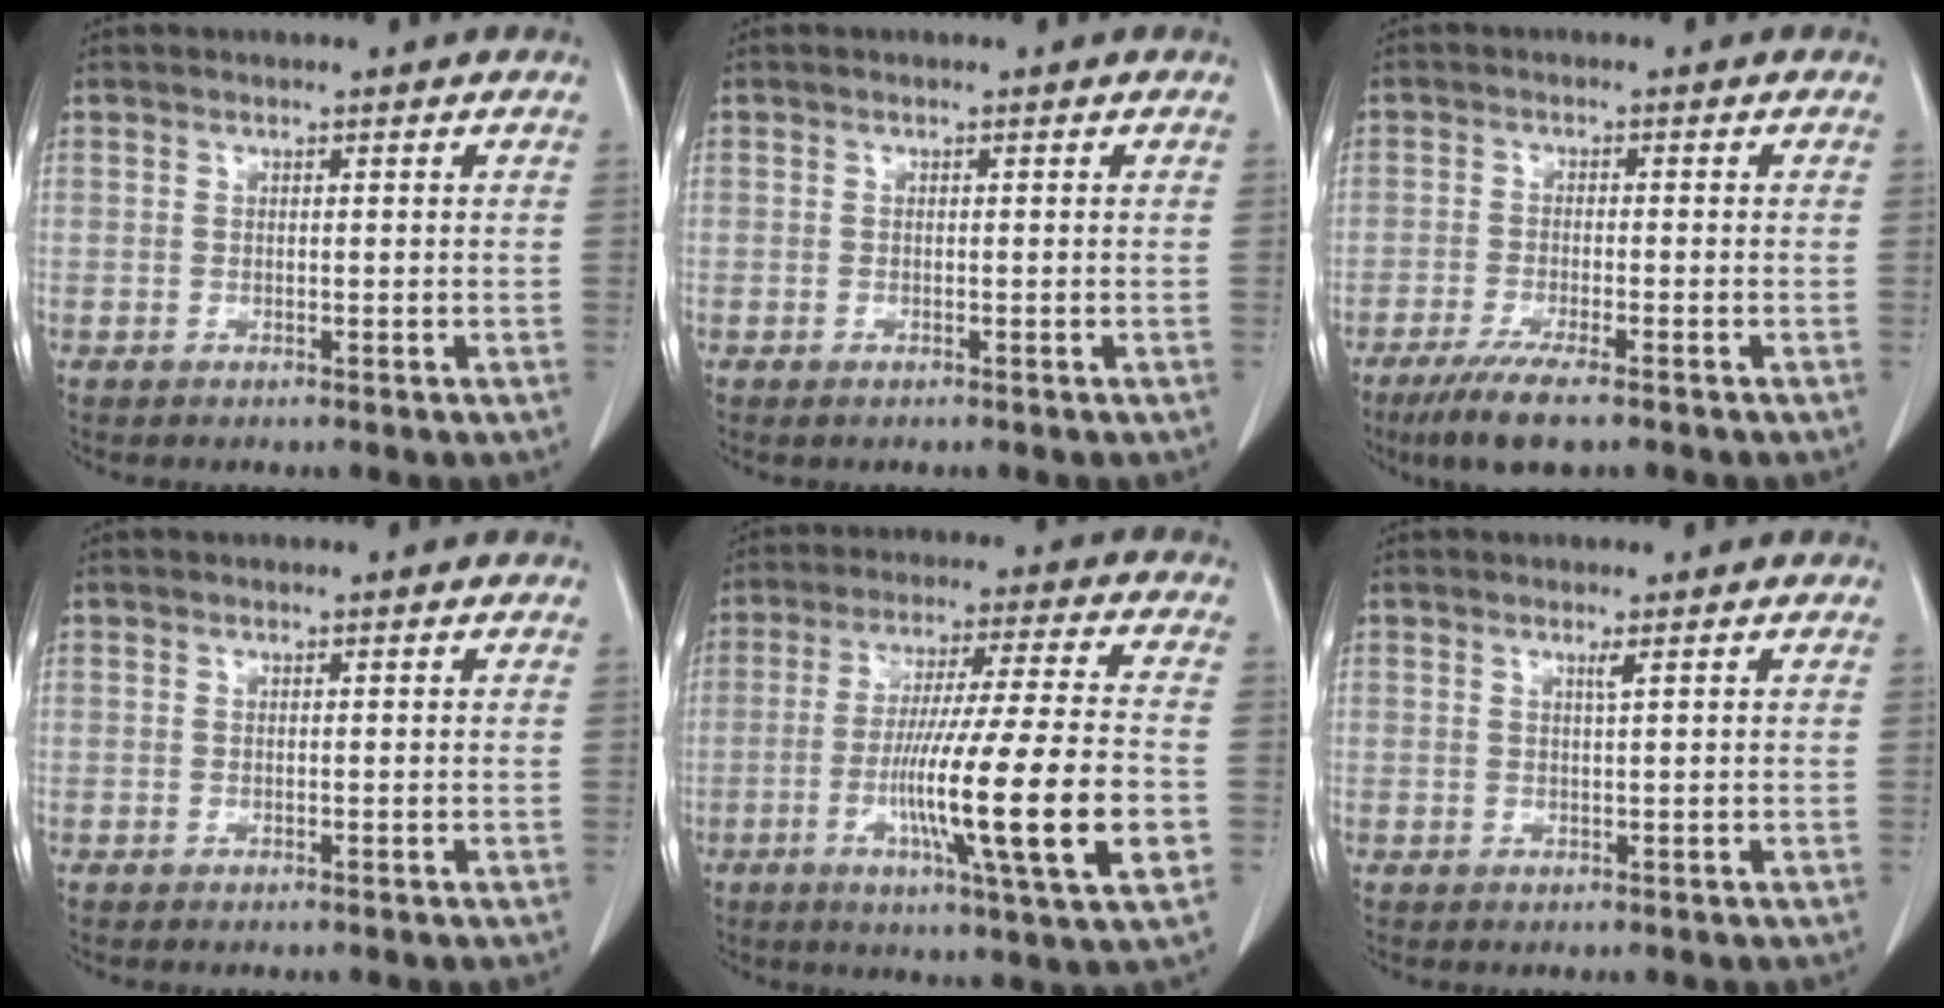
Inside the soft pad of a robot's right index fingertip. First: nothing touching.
{"total": 0.0}
{"total": 7.3, "force": [-5.1, 0.8, 5.2], "torque": [-0.089, -0.017, -0.082]}
{"total": 0.0}
{"total": 19.8, "force": [-5.0, 0.0, 19.2], "torque": [-0.299, -0.017, -0.082]}
{"total": 0.9, "force": [0.5, -0.3, 0.7], "torque": [-0.018, -0.006, 0.011]}